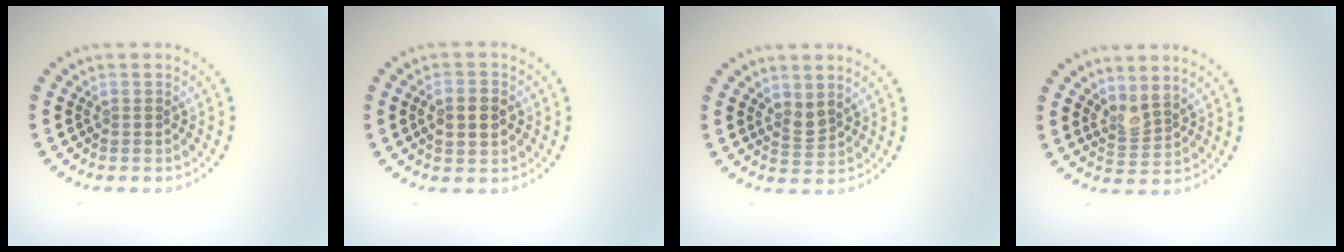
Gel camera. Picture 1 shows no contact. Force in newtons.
{"total": 2.9, "press": 2.9, "slide": 0.1}
{"total": 1.6, "press": 1.2, "slide": 1.0}
{"total": 2.1, "press": 1.6, "slide": 1.3}